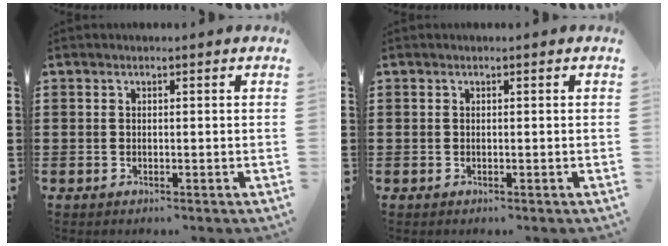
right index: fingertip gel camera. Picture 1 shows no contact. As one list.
[{"total": 0.0}]